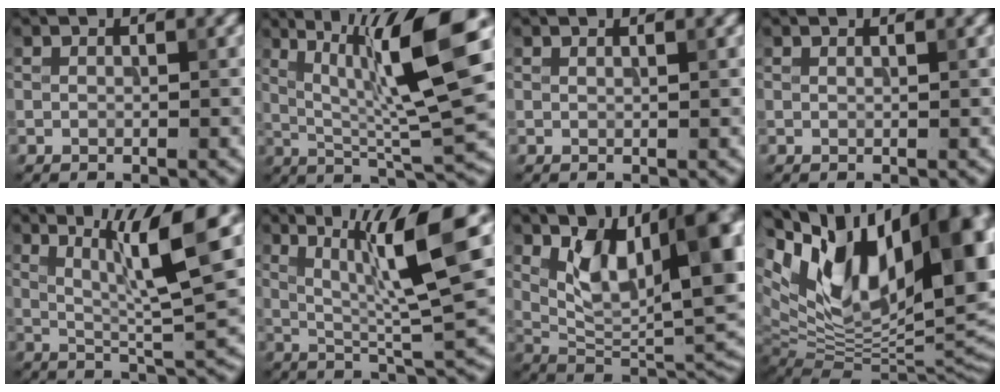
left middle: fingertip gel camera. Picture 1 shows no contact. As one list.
[{"total": 10.7, "force": [3.1, 1.8, 10.1], "torque": [-0.164, 0.003, 0.059]}, {"total": 1.0, "force": [0.6, 0.3, 0.7], "torque": [0.001, -0.002, 0.003]}, {"total": 0.7, "force": [0.5, 0.2, 0.5], "torque": [0.001, -0.002, 0.004]}, {"total": 8.7, "force": [3.0, 1.3, 8.1], "torque": [-0.129, 0.004, 0.056]}, {"total": 9.7, "force": [2.9, 1.4, 9.1], "torque": [-0.147, 0.003, 0.055]}, {"total": 12.4, "force": [4.2, 5.3, 10.4], "torque": [-0.163, -0.001, 0.077]}, {"total": 18.8, "force": [6.4, 10.0, 14.5], "torque": [-0.240, 0.008, 0.124]}]